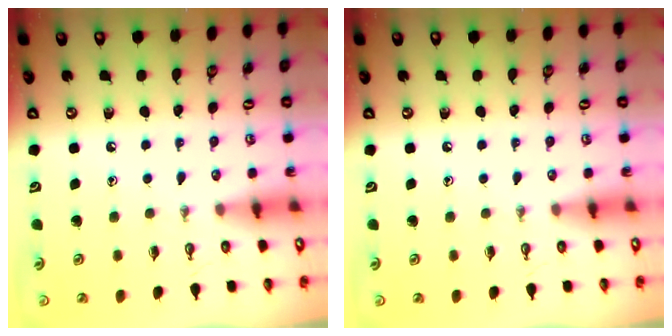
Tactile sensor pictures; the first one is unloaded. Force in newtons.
{"total": 0.0}